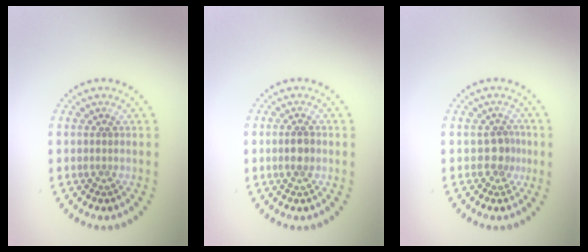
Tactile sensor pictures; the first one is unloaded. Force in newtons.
{"total": 1.5, "press": 1.5, "slide": 0.4}
{"total": 1.8, "press": 1.5, "slide": 1.1}